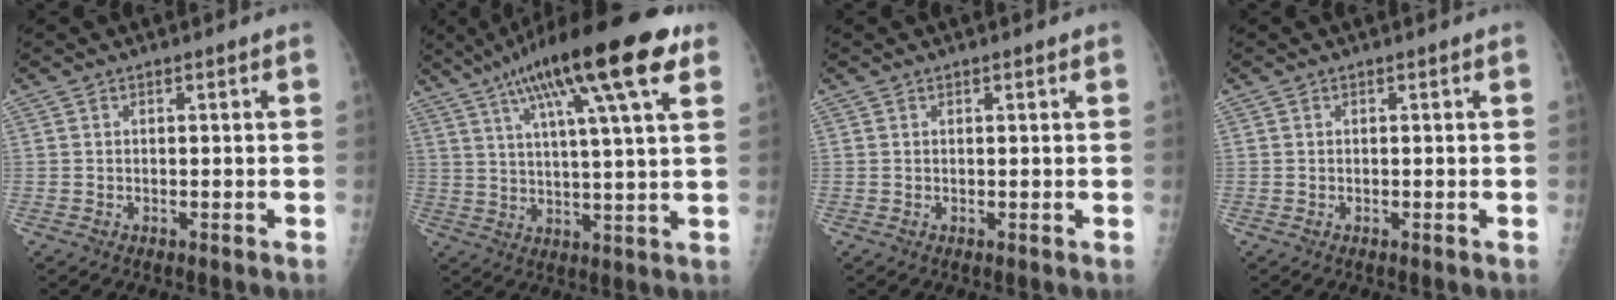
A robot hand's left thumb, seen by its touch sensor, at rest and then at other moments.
{"total": 20.6, "force": [10.8, 3.9, 17.1], "torque": [-0.273, -0.002, 0.167]}
{"total": 0.5, "force": [0.4, 0.2, 0.3], "torque": [-0.003, -0.001, 0.004]}
{"total": 0.0}